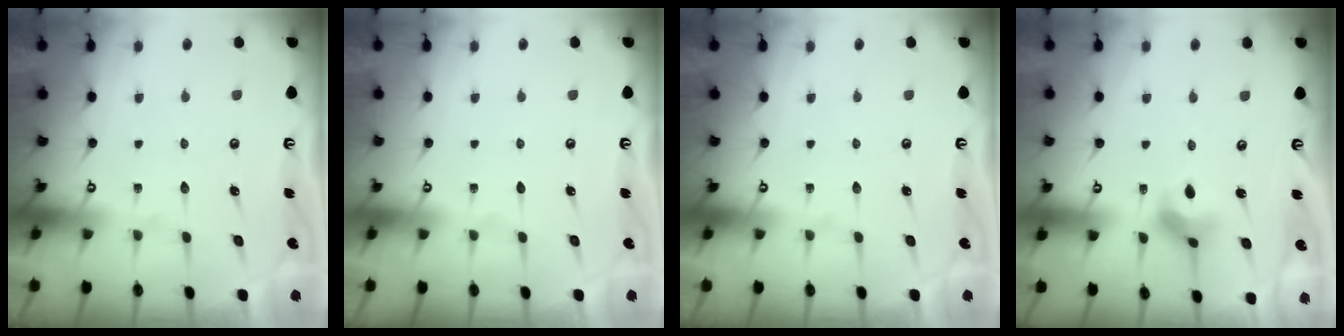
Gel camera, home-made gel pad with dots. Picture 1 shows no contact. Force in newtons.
{"total": 0.0}
{"total": 0.0}
{"total": 6.5, "press": 6.5, "slide": 0.6}